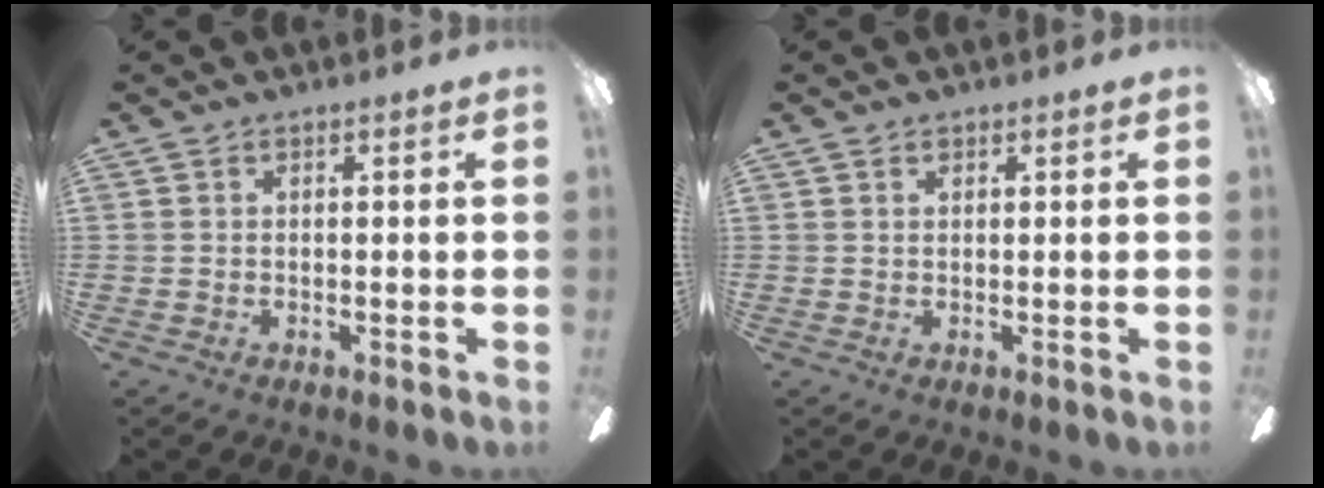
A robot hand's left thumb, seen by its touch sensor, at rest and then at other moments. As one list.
[{"total": 0.7, "force": [0.5, 0.4, 0.3], "torque": [-0.007, 0.001, 0.009]}]